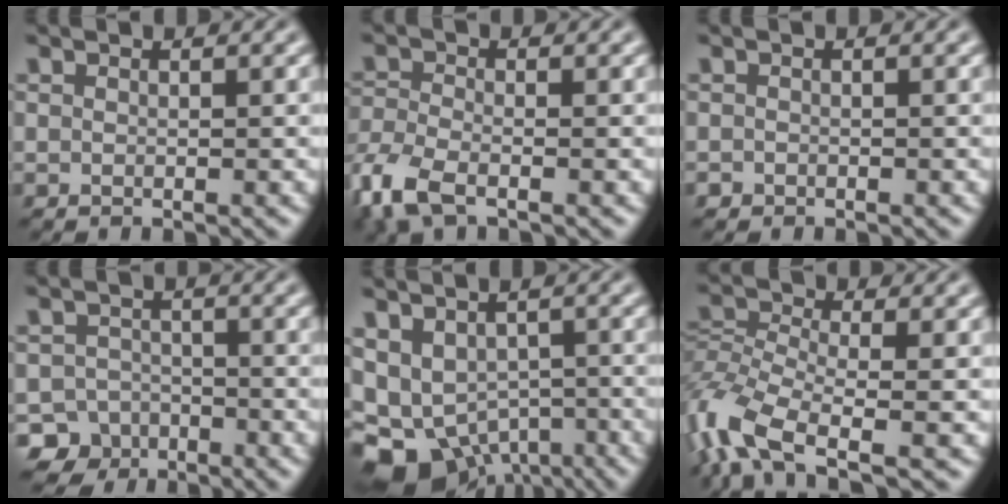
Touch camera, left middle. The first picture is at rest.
{"total": 4.7, "force": [-2.9, 2.2, 2.9], "torque": [-0.074, -0.011, -0.072]}
{"total": 0.5, "force": [-0.4, 0.4, 0.0], "torque": [0.003, -0.005, -0.007]}
{"total": 5.7, "force": [-3.8, 4.1, 0.4], "torque": [0.020, -0.007, -0.066]}
{"total": 10.2, "force": [-4.8, 7.2, 5.4], "torque": [-0.094, -0.024, -0.058]}
{"total": 8.0, "force": [-4.4, 3.7, 5.6], "torque": [-0.122, -0.005, -0.100]}